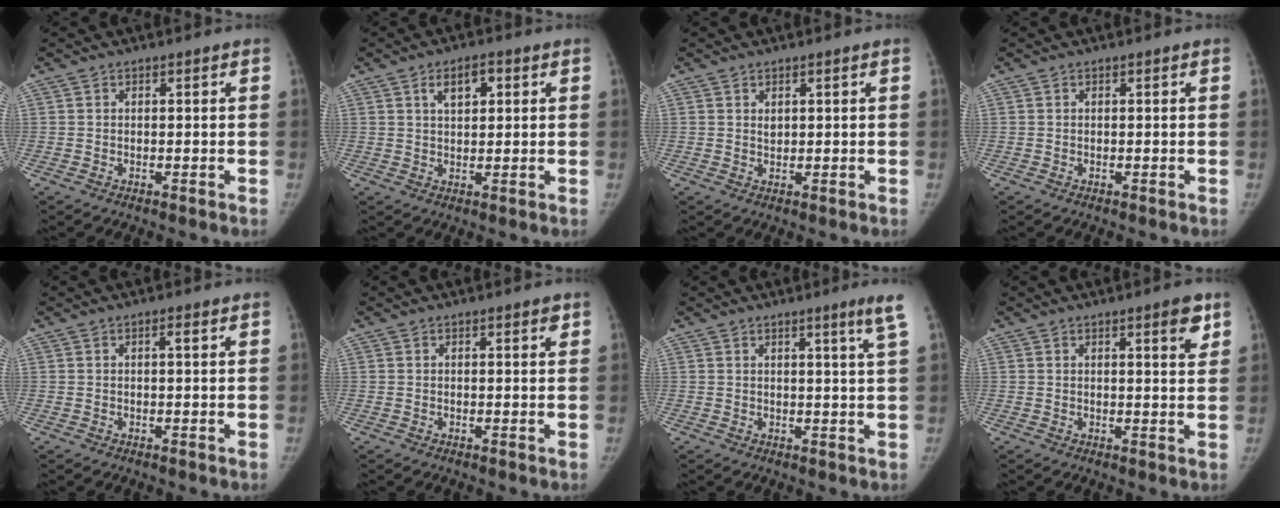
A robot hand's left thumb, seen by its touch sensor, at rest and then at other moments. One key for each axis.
{"total": 4.8, "fx": 2.0, "fy": 2.5, "fz": 3.5, "tx": -0.046, "ty": 0.001, "tz": 0.033}
{"total": 1.1, "fx": 0.6, "fy": 0.7, "fz": 0.7, "tx": -0.003, "ty": -0.003, "tz": 0.011}
{"total": 0.0}
{"total": 0.9, "fx": 0.4, "fy": 0.1, "fz": 0.8, "tx": -0.016, "ty": 0.000, "tz": 0.007}
{"total": 0.8, "fx": 0.5, "fy": 0.3, "fz": 0.6, "tx": -0.008, "ty": -0.001, "tz": 0.006}
{"total": 4.1, "fx": 2.3, "fy": -1.0, "fz": 3.3, "tx": -0.046, "ty": -0.019, "tz": 0.033}
{"total": 4.0, "fx": 2.3, "fy": 0.8, "fz": 3.2, "tx": -0.037, "ty": -0.014, "tz": 0.030}